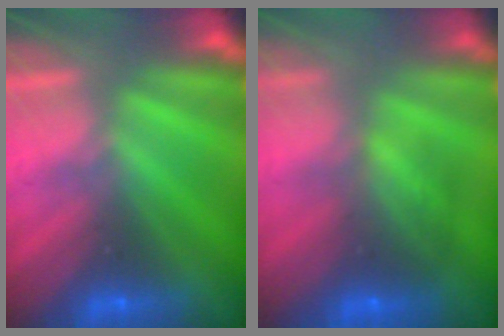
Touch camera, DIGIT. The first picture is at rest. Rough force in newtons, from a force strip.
{"total": 7.0}